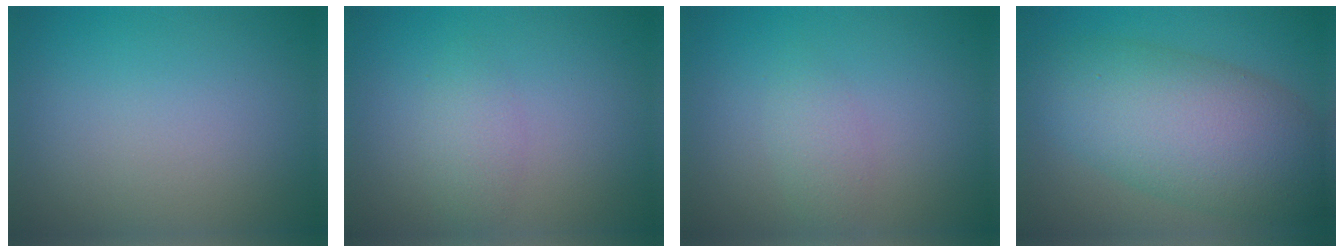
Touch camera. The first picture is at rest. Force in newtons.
{"total": 1.8, "press": 1.8, "slide": 0.1}
{"total": 1.6, "press": 1.6, "slide": 0.1}
{"total": 9.5, "press": 9.5, "slide": 0.4}